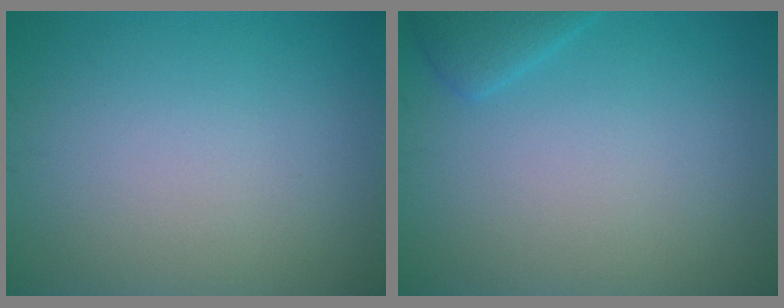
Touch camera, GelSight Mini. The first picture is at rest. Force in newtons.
{"total": 1.6, "press": 1.6, "slide": 0.2}